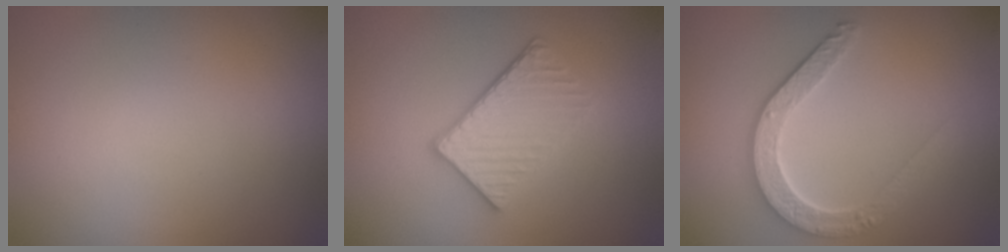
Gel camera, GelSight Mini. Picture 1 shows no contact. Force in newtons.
{"total": 4.4, "press": 3.5, "slide": 2.7}
{"total": 4.5, "press": 3.5, "slide": 2.7}